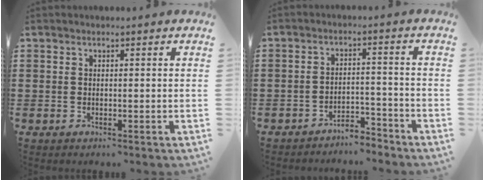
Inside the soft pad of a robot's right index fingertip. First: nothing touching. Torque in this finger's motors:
{"motor_torque": [1.12, 1.02, -0.05, -0.09]}